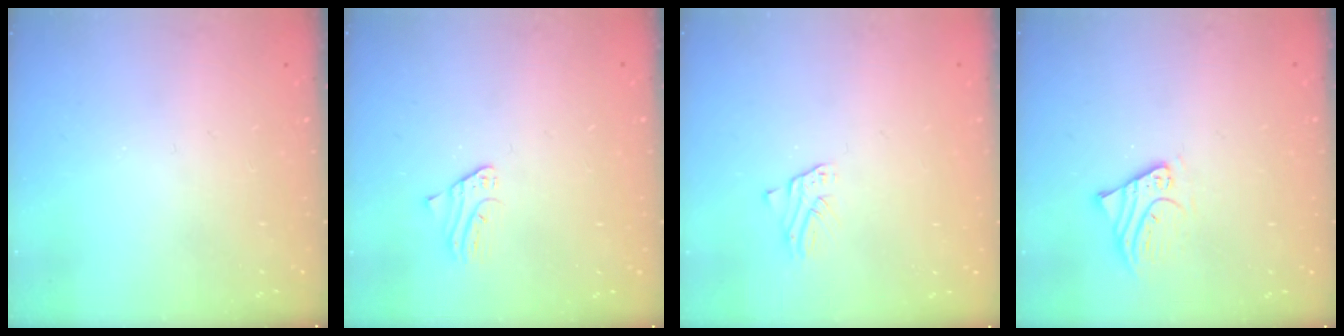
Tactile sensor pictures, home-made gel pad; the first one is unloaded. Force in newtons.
{"total": 1.2, "press": 1.2, "slide": 0.1}
{"total": 1.9, "press": 1.9, "slide": 0.1}
{"total": 3.9, "press": 3.9, "slide": 0.4}